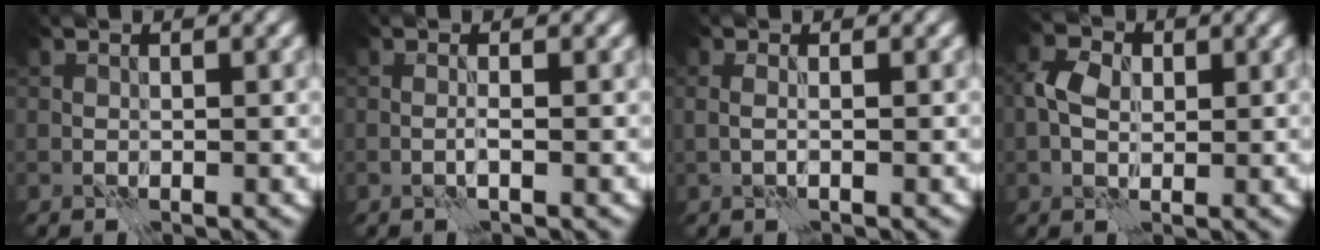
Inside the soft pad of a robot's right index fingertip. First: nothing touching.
{"total": 0.7, "force": [-0.1, -0.5, 0.5], "torque": [-0.011, 0.001, -0.006]}
{"total": 0.7, "force": [0.1, -0.2, 0.7], "torque": [-0.013, 0.001, 0.000]}
{"total": 3.1, "force": [0.5, 2.1, 2.2], "torque": [-0.045, 0.011, 0.001]}